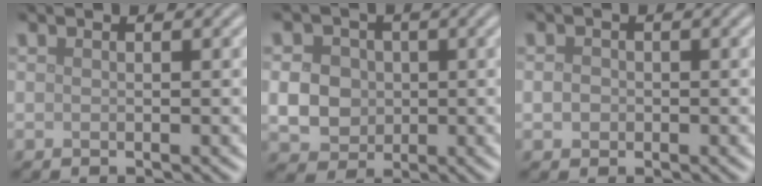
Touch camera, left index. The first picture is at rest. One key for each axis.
{"total": 4.2, "fx": -0.1, "fy": 3.7, "fz": 1.9, "tx": -0.039, "ty": 0.001, "tz": -0.005}
{"total": 1.1, "fx": -0.1, "fy": 1.0, "fz": 0.5, "tx": -0.007, "ty": -0.001, "tz": -0.006}